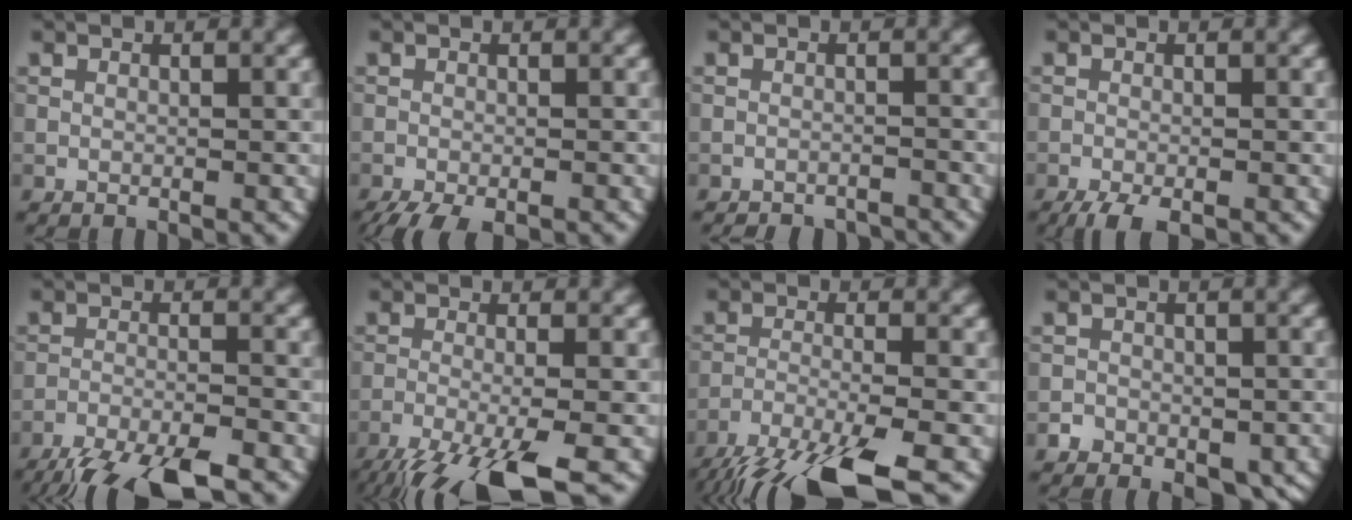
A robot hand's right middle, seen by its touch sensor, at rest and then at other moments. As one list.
[{"total": 4.1, "force": [-3.1, 1.0, 2.4], "torque": [-0.036, -0.008, -0.054]}, {"total": 4.0, "force": [-3.9, 0.6, 0.4], "torque": [-0.006, -0.004, -0.054]}, {"total": 2.9, "force": [-2.2, 0.7, 1.8], "torque": [-0.034, -0.005, -0.039]}, {"total": 9.7, "force": [-8.2, 2.0, 4.9], "torque": [-0.091, -0.032, -0.134]}, {"total": 9.3, "force": [-5.9, 2.0, 6.9], "torque": [-0.118, -0.016, -0.112]}, {"total": 10.0, "force": [-7.4, 2.0, 6.4], "torque": [-0.116, -0.020, -0.135]}, {"total": 4.7, "force": [-2.6, 3.4, 1.9], "torque": [-0.008, 0.000, -0.041]}]